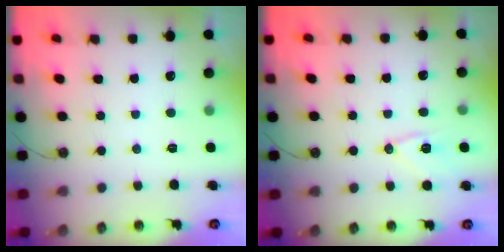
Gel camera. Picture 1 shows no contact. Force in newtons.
{"total": 10.0, "press": 10.0, "slide": 0.4}